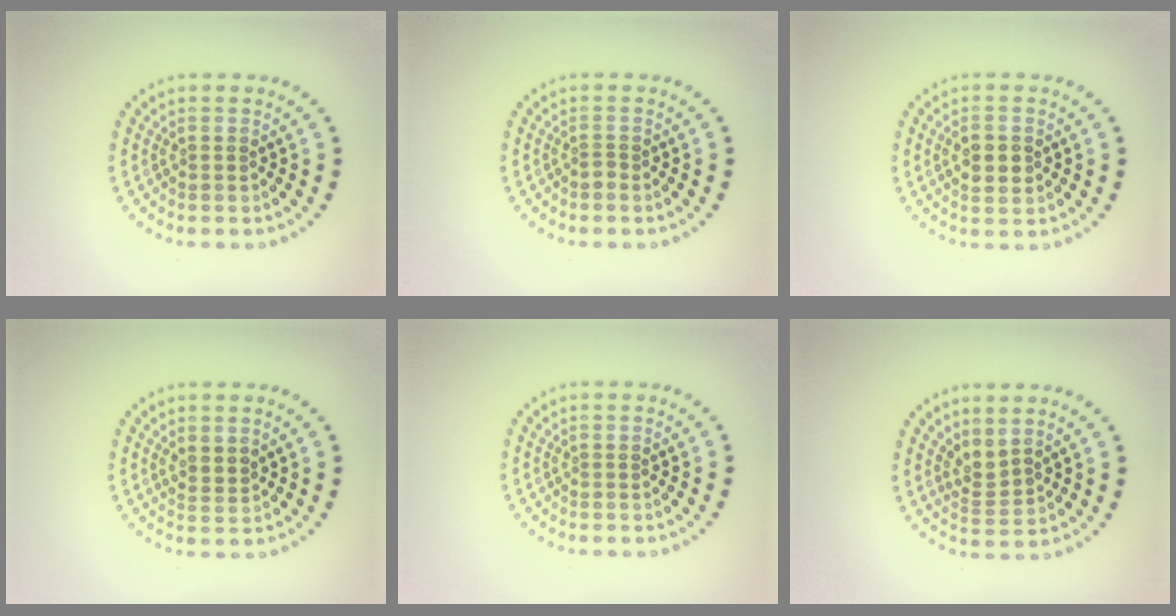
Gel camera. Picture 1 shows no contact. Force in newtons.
{"total": 0.9, "press": 0.5, "slide": 0.7}
{"total": 2.7, "press": 2.7, "slide": 0.1}
{"total": 1.7, "press": 1.3, "slide": 1.0}
{"total": 0.0}
{"total": 2.2, "press": 1.5, "slide": 1.6}